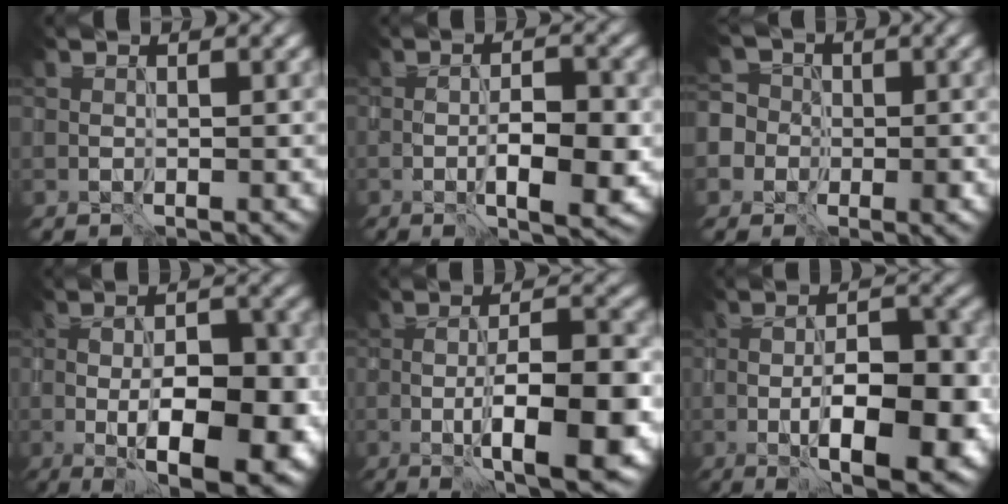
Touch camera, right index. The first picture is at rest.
{"total": 5.2, "force": [-1.2, 1.6, 4.8], "torque": [-0.076, -0.005, -0.014]}
{"total": 8.4, "force": [-2.3, 7.7, 2.4], "torque": [-0.033, 0.007, -0.087]}
{"total": 11.1, "force": [-3.1, 4.3, 9.7], "torque": [-0.121, 0.003, -0.043]}
{"total": 9.4, "force": [-2.7, 2.6, 8.6], "torque": [-0.123, -0.002, -0.040]}
{"total": 9.7, "force": [-2.8, 3.5, 8.6], "torque": [-0.128, -0.003, -0.038]}